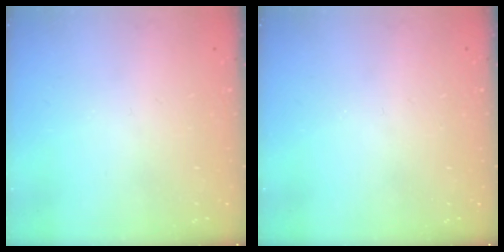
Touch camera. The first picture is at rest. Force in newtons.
{"total": 0.0}